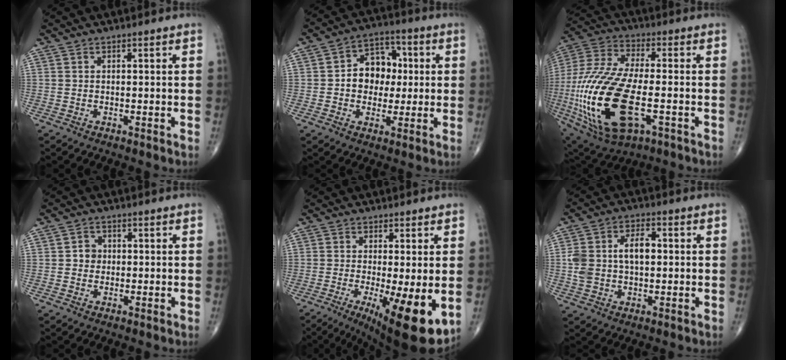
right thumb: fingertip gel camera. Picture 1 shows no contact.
{"total": 10.3, "force": [0.5, 8.0, 6.5], "torque": [-0.049, 0.022, 0.002]}
{"total": 27.3, "force": [-6.4, 12.1, 23.6], "torque": [-0.557, -0.014, -0.100]}
{"total": 2.4, "force": [0.0, 2.2, 0.9], "torque": [0.002, 0.007, -0.005]}
{"total": 13.6, "force": [-3.6, 3.4, 12.7], "torque": [-0.175, -0.028, -0.044]}
{"total": 9.6, "force": [0.7, 6.0, 7.5], "torque": [-0.139, 0.021, 0.015]}